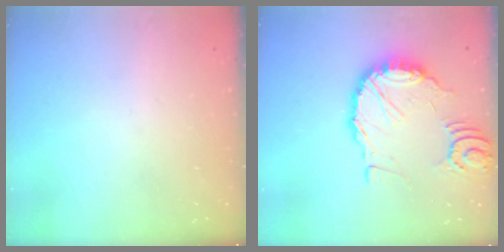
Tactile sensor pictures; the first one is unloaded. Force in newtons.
{"total": 14.6, "press": 14.5, "slide": 1.9}